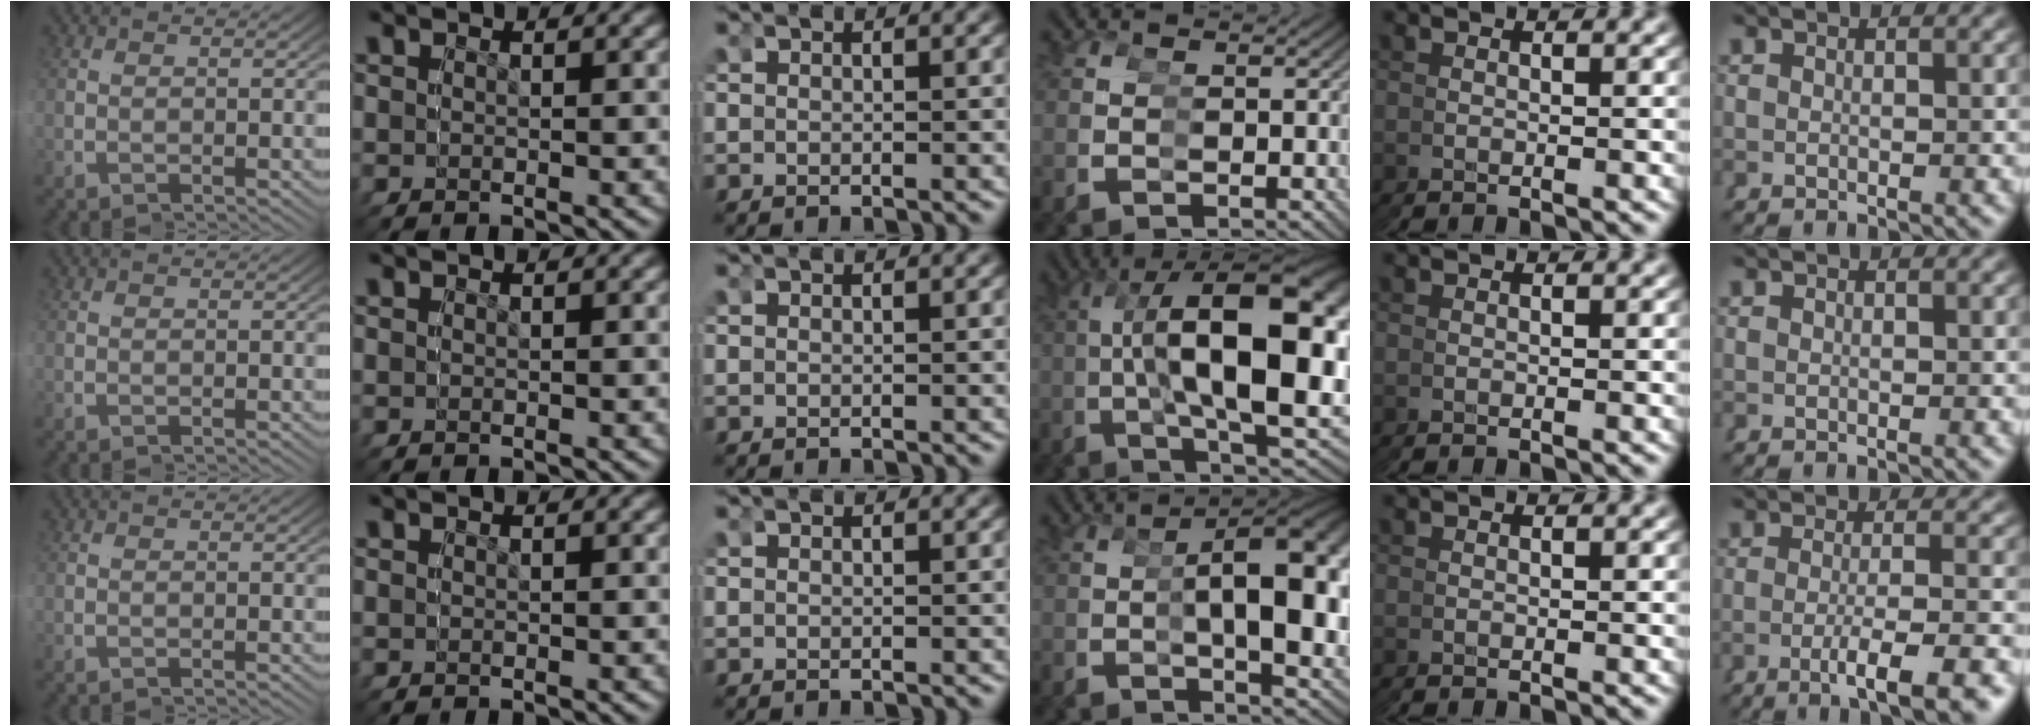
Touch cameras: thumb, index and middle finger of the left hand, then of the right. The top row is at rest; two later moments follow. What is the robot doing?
{"motion": "grasp_and_lifting", "object": "cubes"}